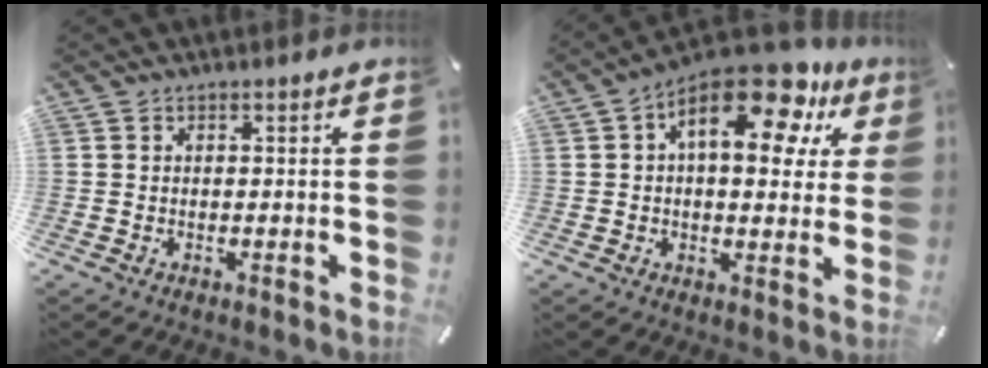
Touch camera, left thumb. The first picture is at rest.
{"total": 16.2, "force": [8.0, 7.6, 11.8], "torque": [-0.170, -0.040, 0.130]}